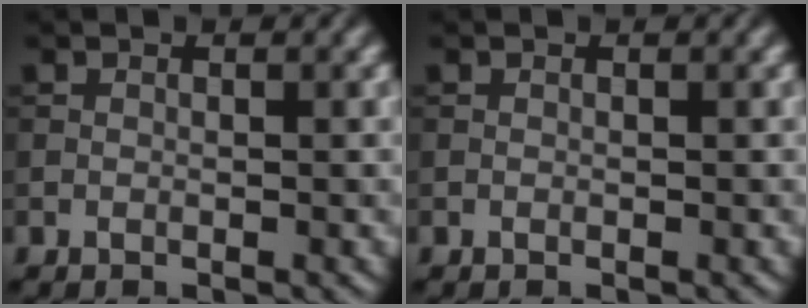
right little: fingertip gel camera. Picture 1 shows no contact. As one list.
[{"total": 0.0}]